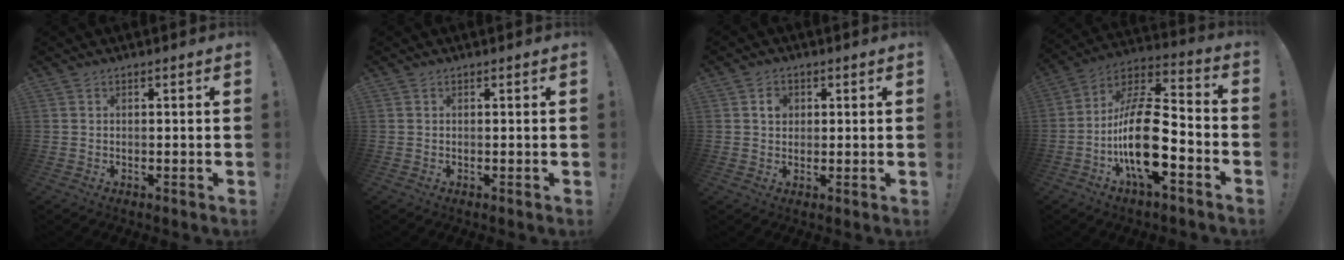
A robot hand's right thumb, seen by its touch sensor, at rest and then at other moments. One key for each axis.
{"total": 0.0}
{"total": 3.3, "fx": 0.8, "fy": 2.7, "fz": 1.7, "tx": -0.020, "ty": -0.001, "tz": 0.010}
{"total": 21.5, "fx": -5.8, "fy": 8.8, "fz": 18.7, "tx": -0.357, "ty": 0.036, "tz": -0.092}